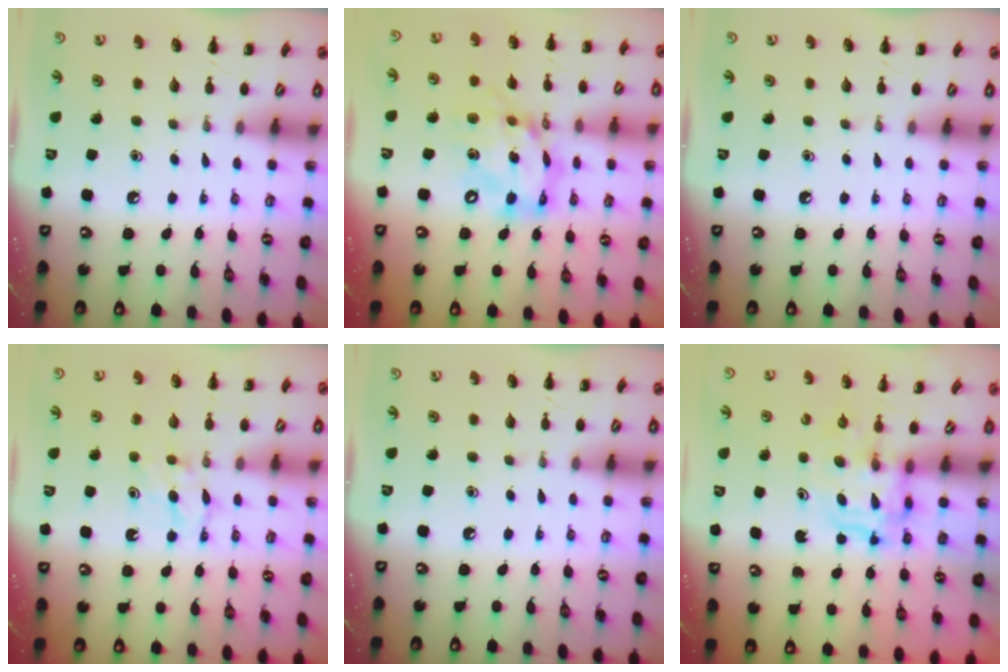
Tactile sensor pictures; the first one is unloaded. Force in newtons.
{"total": 14.5, "press": 14.0, "slide": 3.6}
{"total": 0.0}
{"total": 5.5, "press": 5.3, "slide": 1.6}
{"total": 0.0}
{"total": 3.4, "press": 3.4, "slide": 0.3}